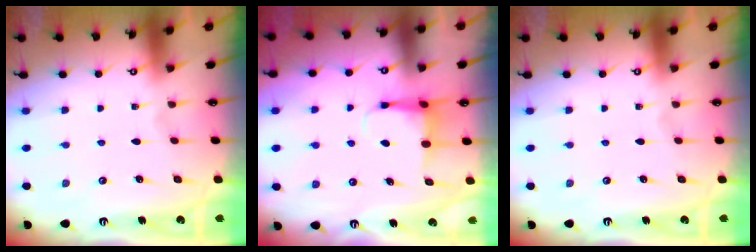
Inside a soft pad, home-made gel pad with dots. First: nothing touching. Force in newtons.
{"total": 4.8, "press": 4.7, "slide": 0.4}
{"total": 0.0}